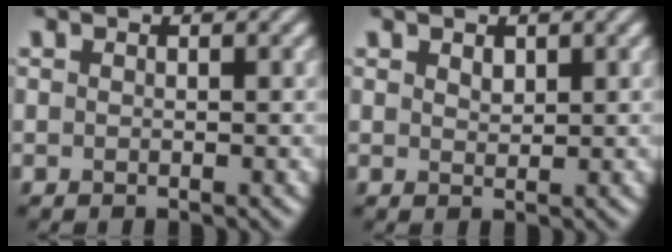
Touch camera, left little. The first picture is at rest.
{"total": 1.0, "force": [0.7, 0.5, 0.5], "torque": [-0.011, 0.000, 0.014]}